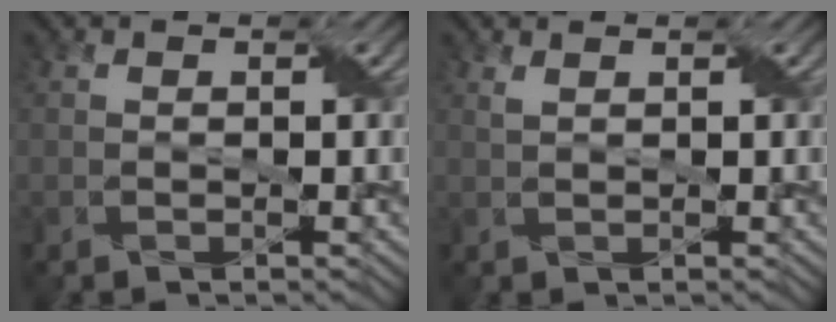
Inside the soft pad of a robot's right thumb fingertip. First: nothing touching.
{"total": 0.7, "force": [0.5, 0.0, 0.4], "torque": [-0.017, 0.004, 0.011]}